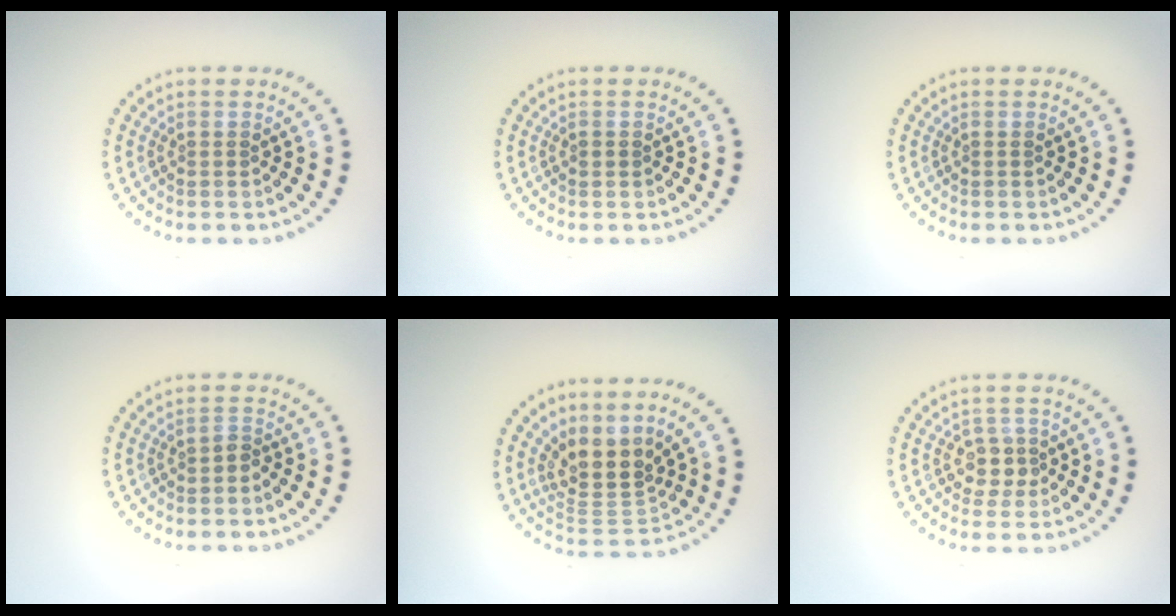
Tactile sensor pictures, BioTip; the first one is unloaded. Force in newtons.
{"total": 0.5, "press": 0.5, "slide": 0.1}
{"total": 0.0}
{"total": 1.0, "press": 0.8, "slide": 0.7}
{"total": 4.1, "press": 3.1, "slide": 2.7}
{"total": 2.3, "press": 2.0, "slide": 1.1}